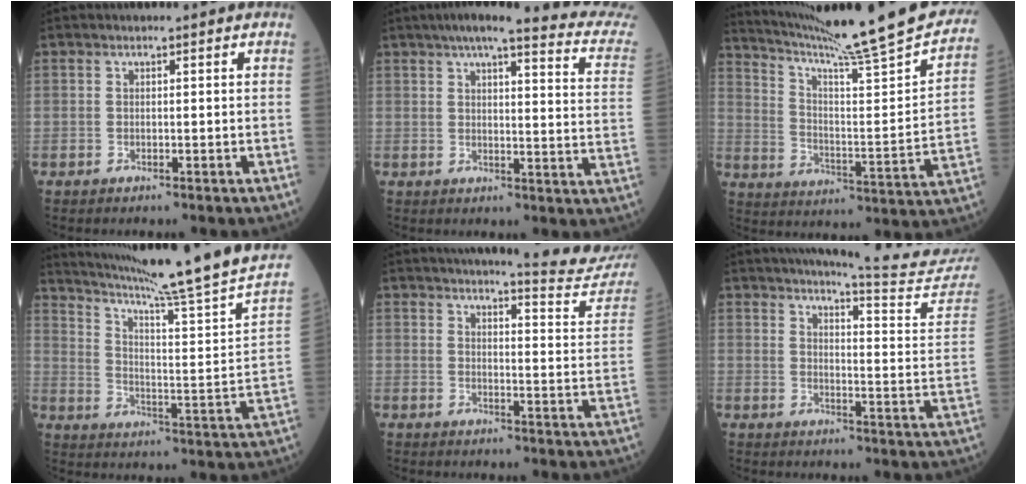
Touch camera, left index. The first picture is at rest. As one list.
[{"total": 21.4, "force": [18.8, 0.9, 10.2], "torque": [-0.130, -0.039, 0.213]}, {"total": 27.1, "force": [23.7, -0.5, 13.2], "torque": [-0.219, -0.074, 0.325]}, {"total": 23.0, "force": [19.2, -3.5, 12.2], "torque": [-0.204, -0.076, 0.271]}, {"total": 15.6, "force": [14.9, 0.0, 4.6], "torque": [-0.055, -0.075, 0.163]}, {"total": 18.1, "force": [17.4, -2.0, 4.4], "torque": [-0.065, -0.124, 0.202]}]